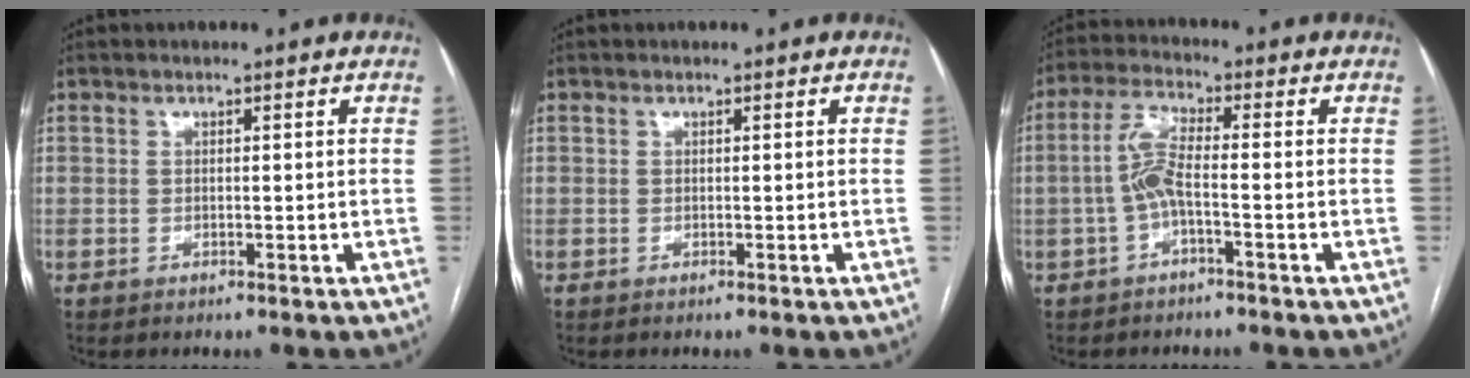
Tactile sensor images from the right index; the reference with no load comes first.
{"total": 0.0}
{"total": 5.2, "force": [-1.2, 0.8, 5.0], "torque": [-0.109, 0.012, -0.028]}